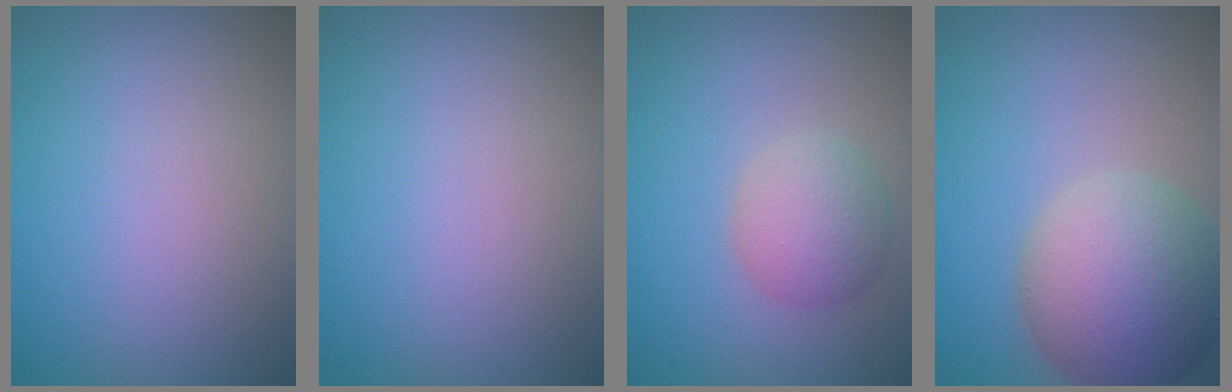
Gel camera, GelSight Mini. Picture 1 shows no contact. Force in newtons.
{"total": 0.0}
{"total": 3.5, "press": 3.5, "slide": 0.3}
{"total": 8.2, "press": 8.2, "slide": 0.4}